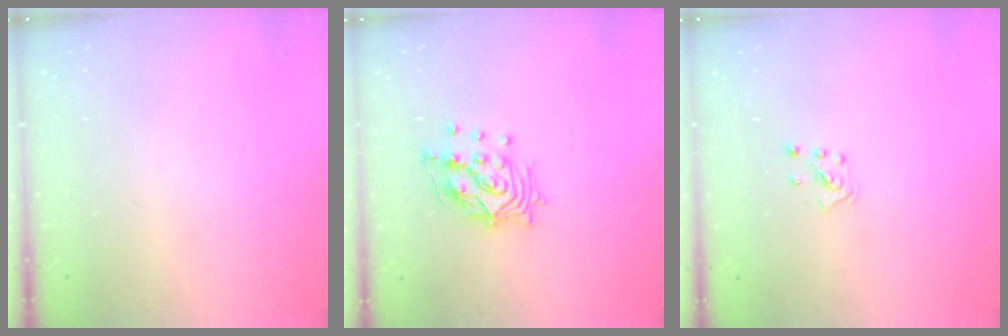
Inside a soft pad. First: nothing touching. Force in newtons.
{"total": 12.6, "press": 12.5, "slide": 1.3}
{"total": 2.1, "press": 2.0, "slide": 0.3}